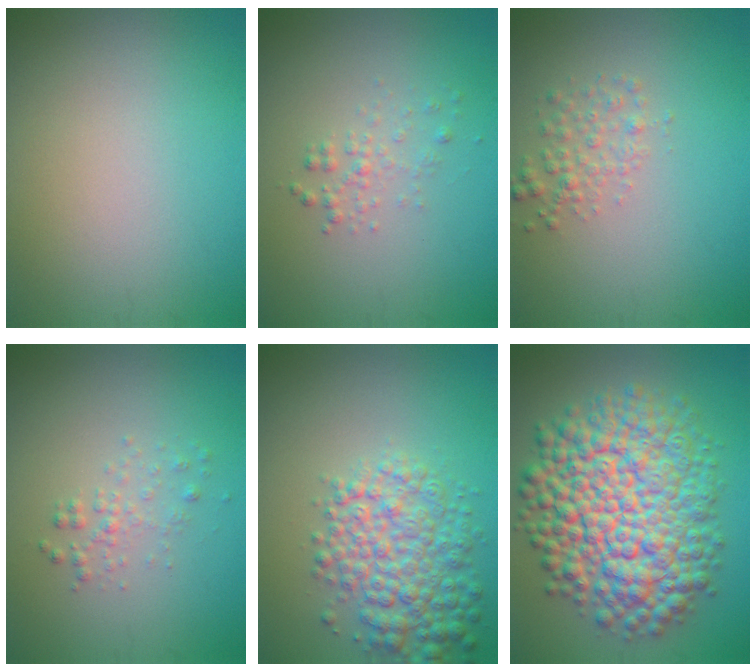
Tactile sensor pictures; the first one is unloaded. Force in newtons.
{"total": 1.4, "press": 1.4, "slide": 0.0}
{"total": 2.0, "press": 2.0, "slide": 0.1}
{"total": 1.3, "press": 1.3, "slide": 0.1}
{"total": 5.8, "press": 5.8, "slide": 0.1}
{"total": 12.8, "press": 12.8, "slide": 0.3}